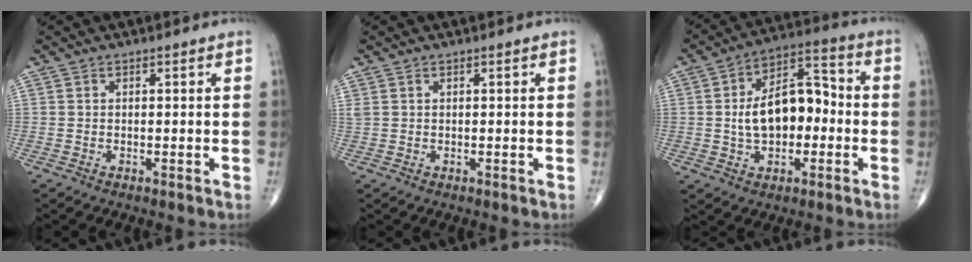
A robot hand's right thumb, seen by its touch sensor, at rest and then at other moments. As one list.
[{"total": 0.8, "force": [0.5, 0.4, 0.5], "torque": [-0.012, 0.013, 0.013]}, {"total": 13.9, "force": [-0.7, 8.2, 11.3], "torque": [-0.163, 0.039, -0.016]}]